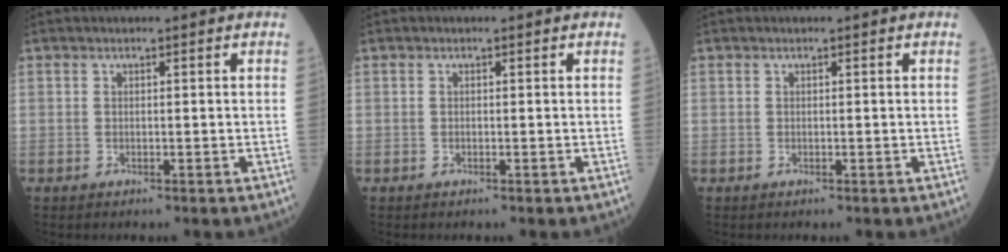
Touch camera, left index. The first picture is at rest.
{"total": 0.0}
{"total": 0.0}